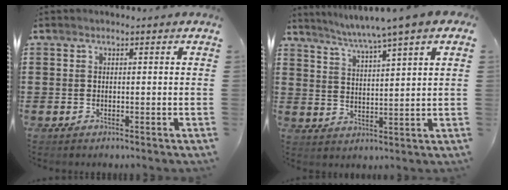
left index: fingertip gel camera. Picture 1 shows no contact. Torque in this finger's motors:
{"motor_torque": [1.44, -0.70, 0.84, 0.21]}